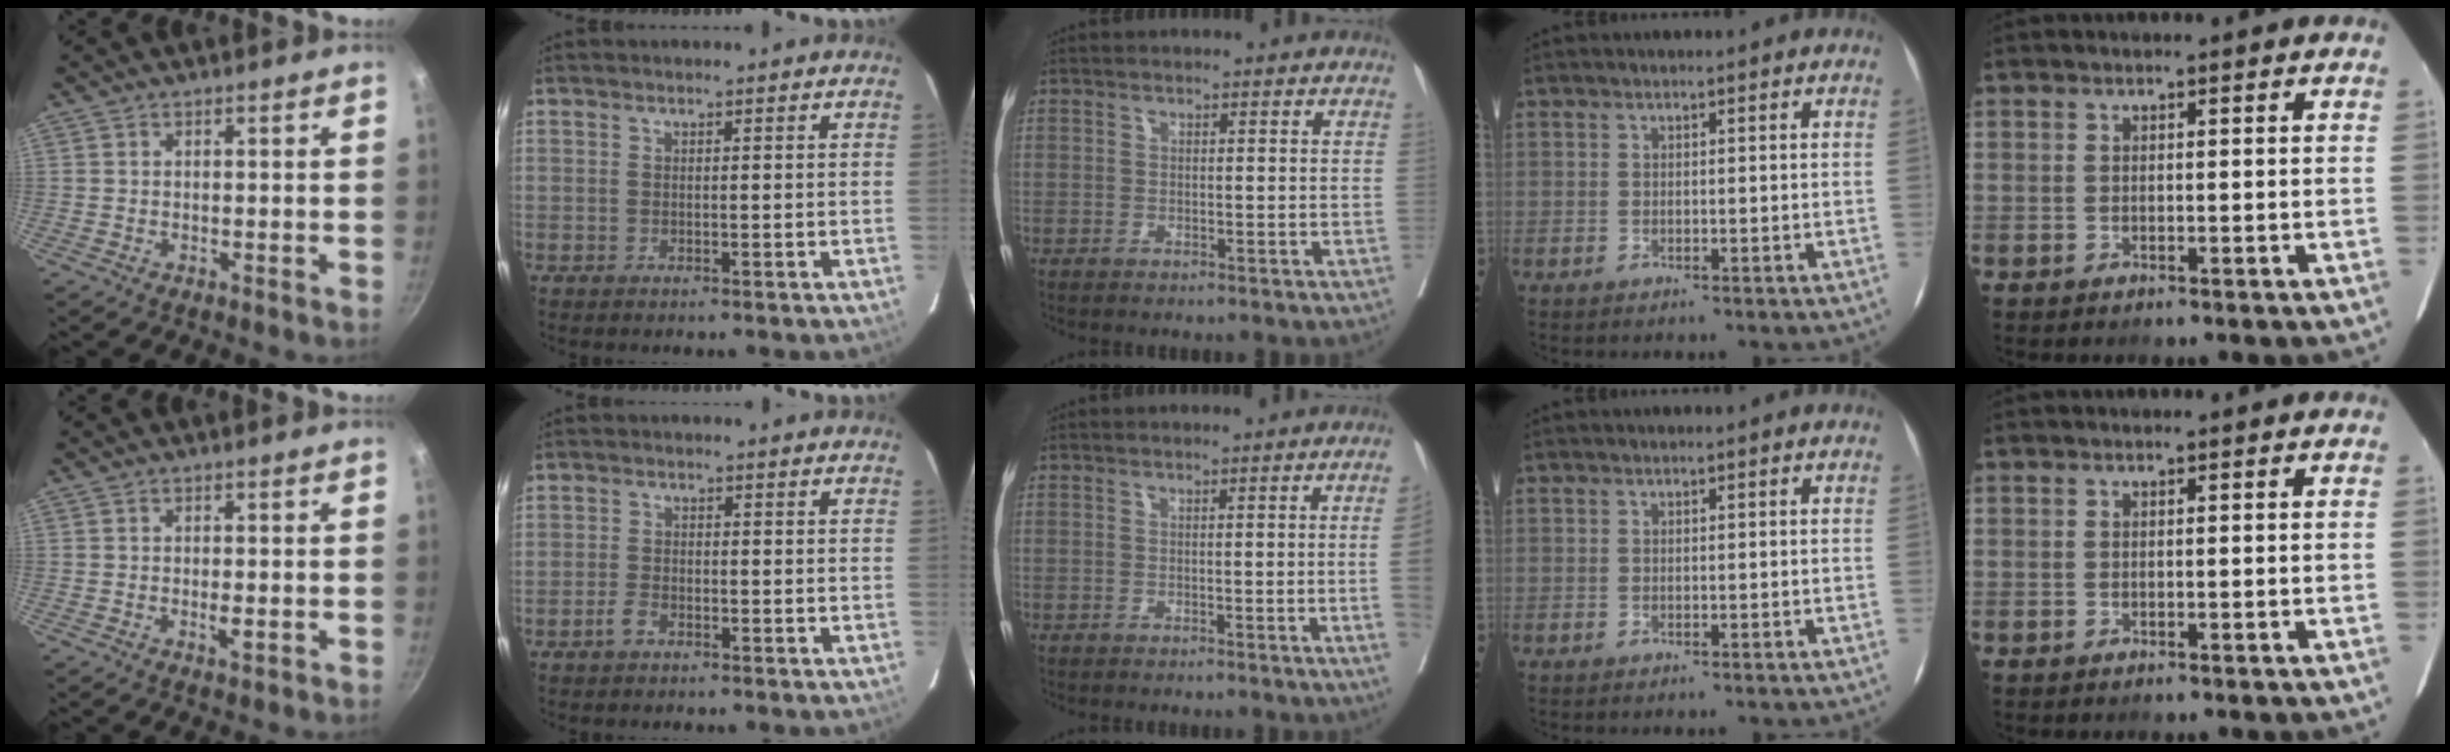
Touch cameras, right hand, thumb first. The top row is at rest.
{"thumb": {"total": 1.8, "force": [-0.5, 0.8, 1.6], "torque": [-0.025, -0.001, -0.008]}, "index": {"total": 1.8, "force": [-1.2, 0.8, 1.1], "torque": [-0.028, 0.000, -0.021]}, "middle": {"total": 3.7, "force": [-0.5, -1.4, 3.4], "torque": [-0.038, -0.008, -0.005]}}